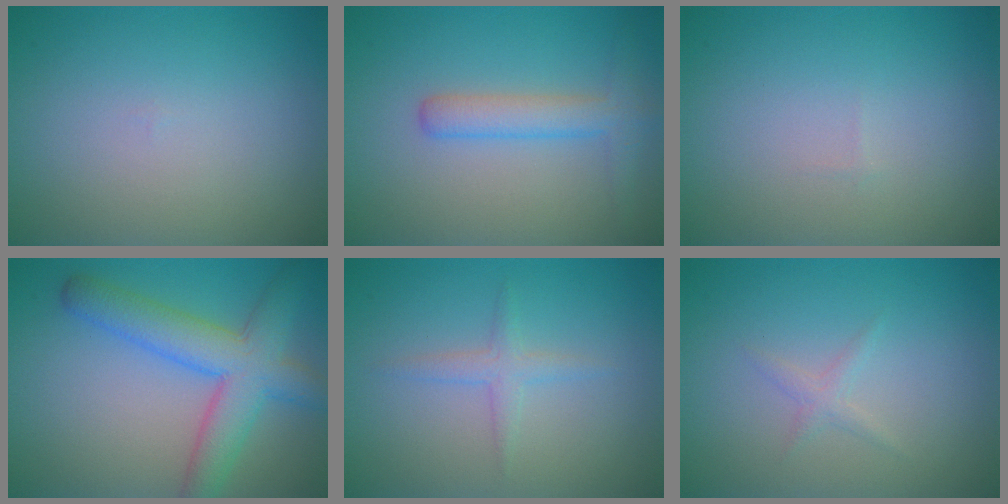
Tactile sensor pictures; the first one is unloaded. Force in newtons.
{"total": 3.0, "press": 3.0, "slide": 0.1}
{"total": 0.0}
{"total": 6.6, "press": 6.6, "slide": 0.2}
{"total": 1.5, "press": 1.5, "slide": 0.0}
{"total": 1.0, "press": 1.0, "slide": 0.1}